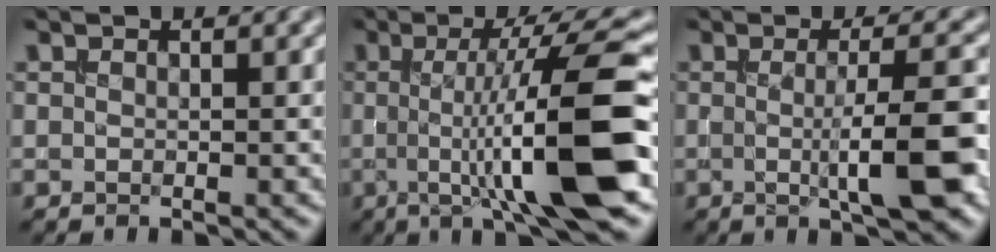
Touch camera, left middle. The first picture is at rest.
{"total": 11.6, "force": [-1.0, 2.2, 11.4], "torque": [-0.151, -0.005, -0.019]}
{"total": 6.8, "force": [-0.7, 1.3, 6.7], "torque": [-0.100, -0.004, -0.009]}